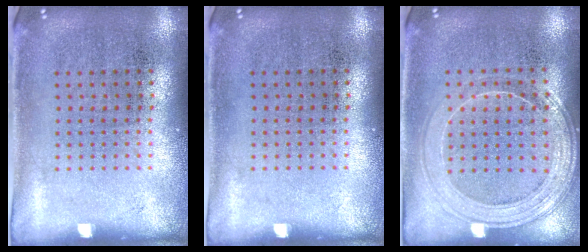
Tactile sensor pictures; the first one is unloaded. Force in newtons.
{"total": 0.0}
{"total": 1.6, "press": 1.5, "slide": 0.4}